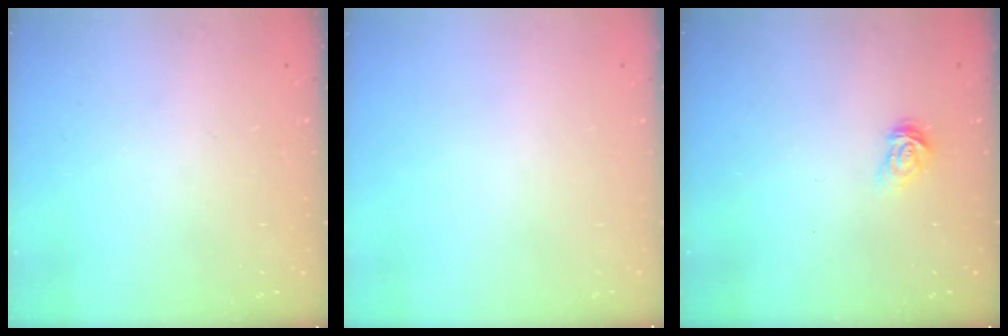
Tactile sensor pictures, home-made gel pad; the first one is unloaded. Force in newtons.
{"total": 0.0}
{"total": 3.9, "press": 3.8, "slide": 0.5}